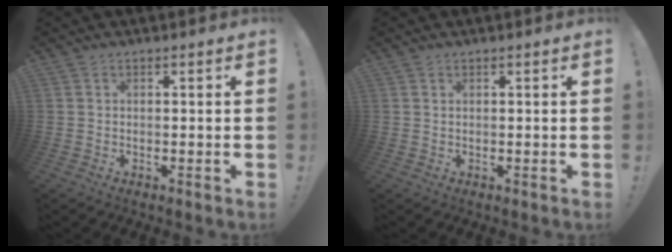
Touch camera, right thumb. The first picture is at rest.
{"total": 0.6, "force": [0.5, 0.1, 0.3], "torque": [-0.001, -0.001, 0.008]}